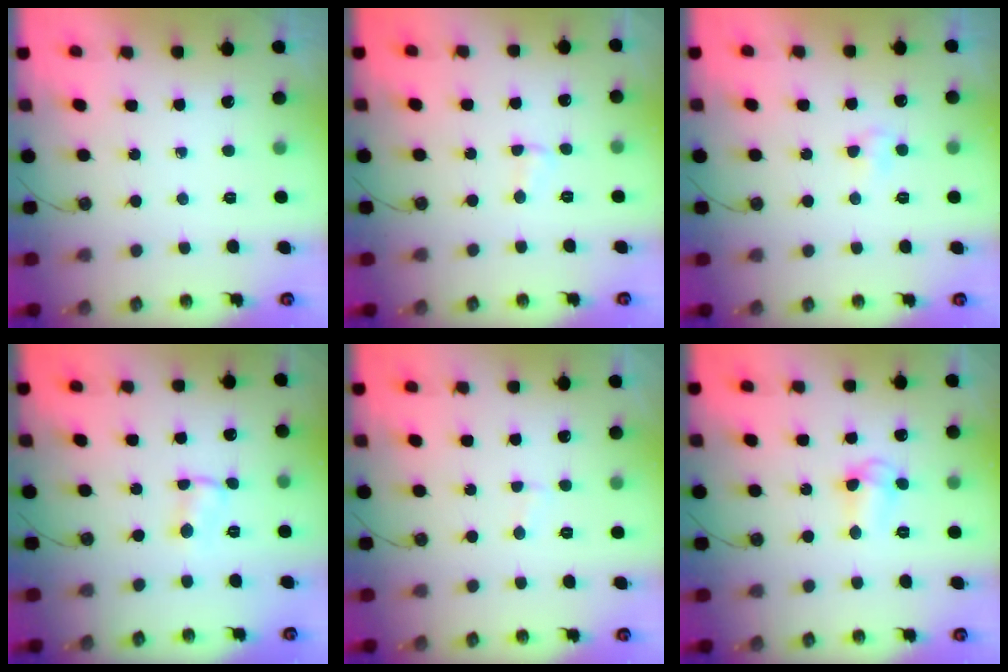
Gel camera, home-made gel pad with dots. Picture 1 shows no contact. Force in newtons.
{"total": 1.8, "press": 1.7, "slide": 0.4}
{"total": 2.9, "press": 2.7, "slide": 0.9}
{"total": 1.4, "press": 1.4, "slide": 0.1}
{"total": 1.8, "press": 1.8, "slide": 0.1}
{"total": 4.7, "press": 4.6, "slide": 0.8}